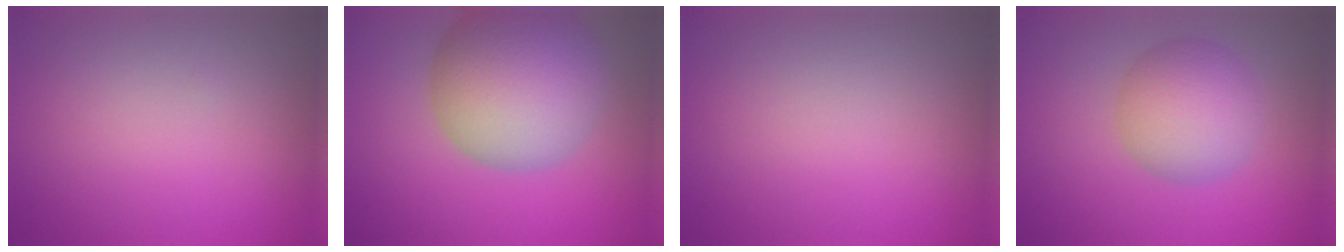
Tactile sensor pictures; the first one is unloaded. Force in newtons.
{"total": 11.1, "press": 11.0, "slide": 0.7}
{"total": 0.0}
{"total": 5.6, "press": 5.6, "slide": 0.1}